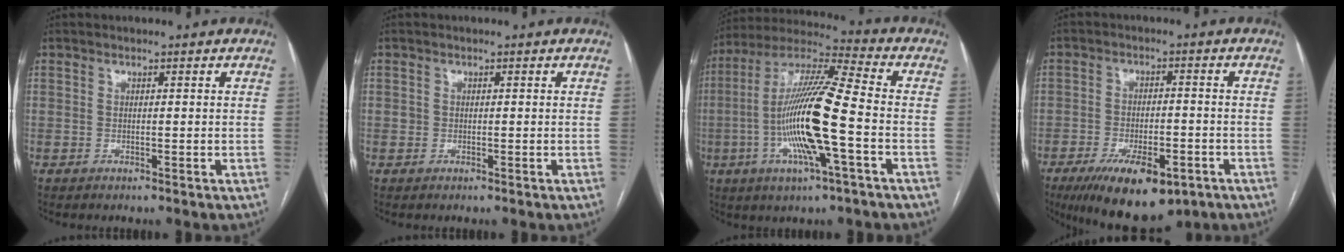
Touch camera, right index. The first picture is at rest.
{"total": 0.6, "force": [0.0, 0.6, 0.1], "torque": [0.004, 0.004, 0.000]}
{"total": 17.2, "force": [-3.6, 1.1, 16.7], "torque": [-0.333, -0.003, -0.072]}
{"total": 13.0, "force": [-7.8, 5.0, 9.1], "torque": [-0.146, -0.012, -0.115]}